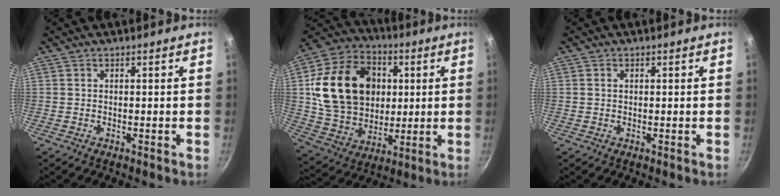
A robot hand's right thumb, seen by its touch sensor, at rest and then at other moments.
{"total": 23.7, "force": [3.9, 18.1, 14.8], "torque": [-0.229, 0.006, 0.074]}
{"total": 0.8, "force": [0.2, 0.6, 0.5], "torque": [-0.008, 0.004, 0.003]}